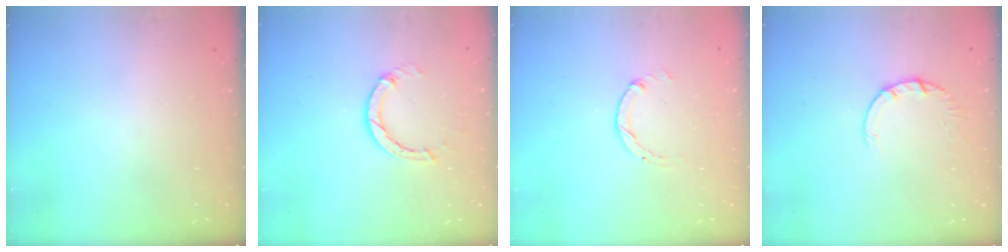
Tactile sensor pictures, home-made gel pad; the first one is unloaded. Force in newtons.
{"total": 4.4, "press": 4.4, "slide": 0.5}
{"total": 0.0}
{"total": 2.7, "press": 2.7, "slide": 0.4}